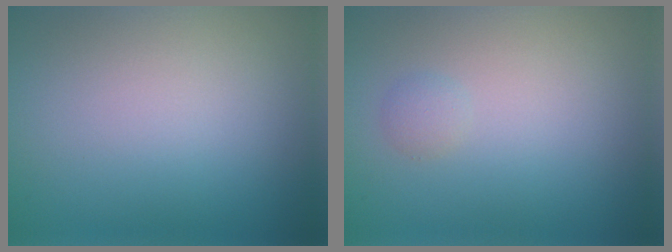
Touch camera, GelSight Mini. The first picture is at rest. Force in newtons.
{"total": 0.8, "press": 0.8, "slide": 0.1}